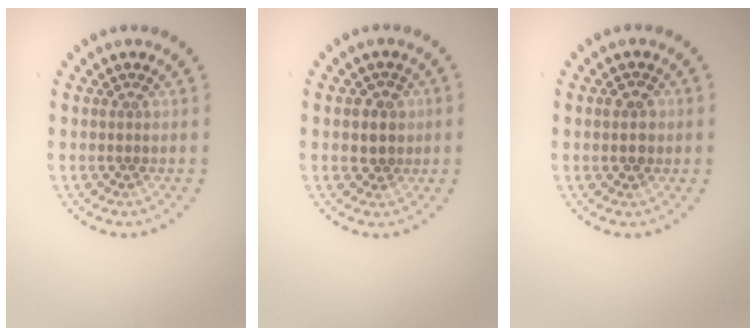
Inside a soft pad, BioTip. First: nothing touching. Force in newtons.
{"total": 2.3, "press": 2.1, "slide": 0.8}
{"total": 2.2, "press": 2.2, "slide": 0.1}